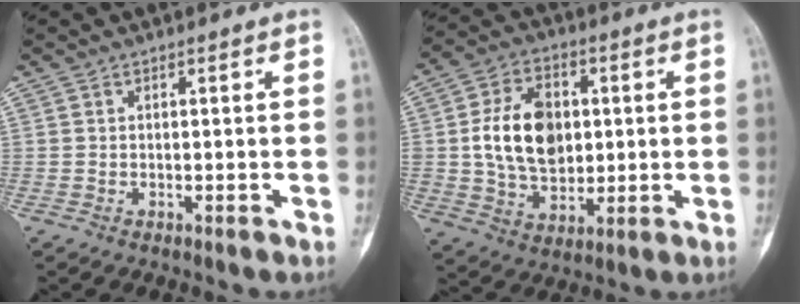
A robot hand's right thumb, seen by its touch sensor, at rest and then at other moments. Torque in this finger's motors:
{"motor_torque": [0.62, 0.57, 0.88, 0.49, 0.12]}